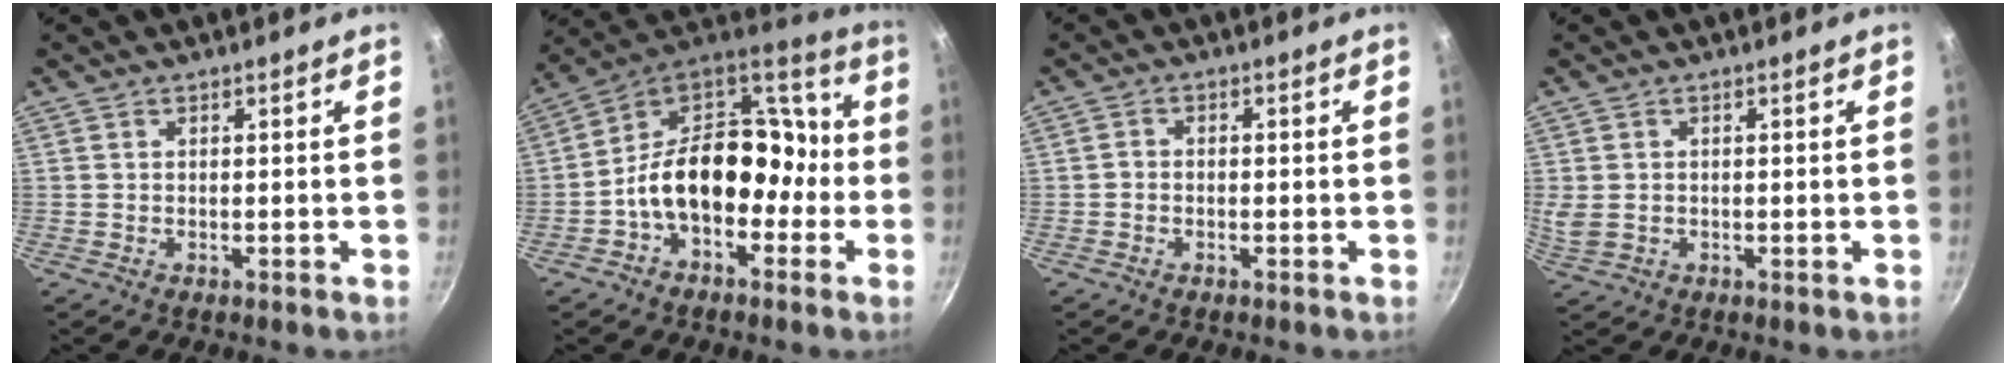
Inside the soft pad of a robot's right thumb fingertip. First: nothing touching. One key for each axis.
{"total": 19.7, "fx": -3.3, "fy": 12.6, "fz": 14.8, "tx": -0.195, "ty": 0.069, "tz": -0.059}
{"total": 1.2, "fx": -0.5, "fy": 1.0, "fz": 0.5, "tx": -0.003, "ty": 0.005, "tz": -0.012}
{"total": 3.3, "fx": -0.1, "fy": 2.6, "fz": 2.0, "tx": -0.049, "ty": 0.003, "tz": 0.003}